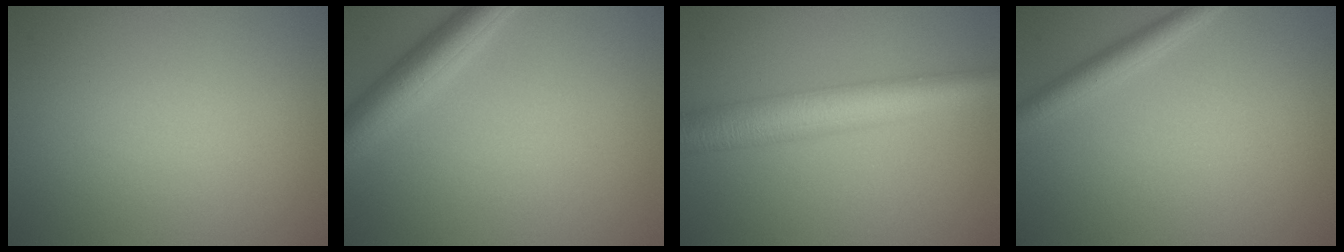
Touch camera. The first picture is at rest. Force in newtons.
{"total": 4.2, "press": 4.2, "slide": 0.1}
{"total": 6.3, "press": 6.3, "slide": 0.1}
{"total": 2.3, "press": 2.3, "slide": 0.2}